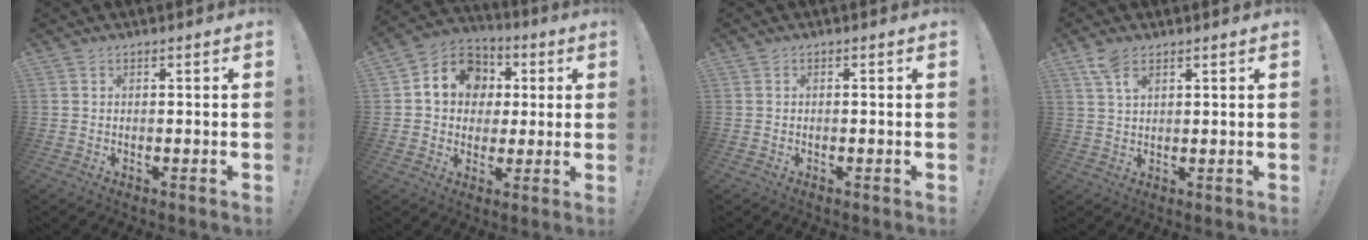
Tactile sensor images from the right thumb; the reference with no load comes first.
{"total": 13.0, "force": [3.0, 11.3, 5.7], "torque": [-0.085, 0.001, 0.064]}
{"total": 0.0}
{"total": 5.1, "force": [3.2, 2.1, 3.4], "torque": [-0.058, -0.012, 0.058]}